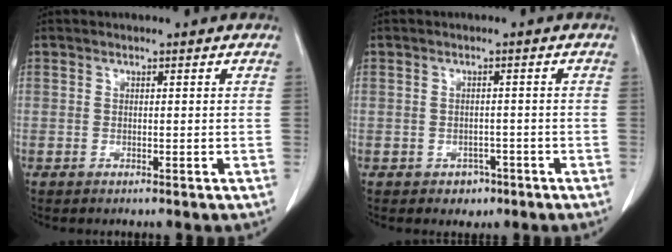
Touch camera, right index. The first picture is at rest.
{"total": 2.5, "force": [-1.4, 1.9, 0.7], "torque": [-0.005, 0.007, -0.013]}